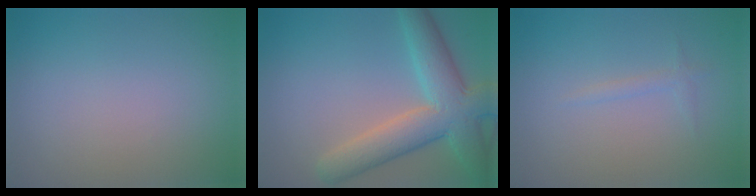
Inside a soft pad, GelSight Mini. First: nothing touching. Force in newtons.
{"total": 7.6, "press": 7.6, "slide": 0.5}
{"total": 0.8, "press": 0.8, "slide": 0.1}